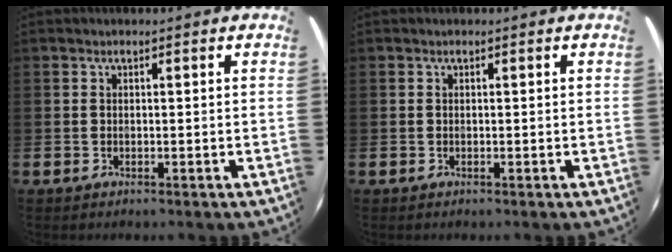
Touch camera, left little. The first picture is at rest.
{"total": 0.0}